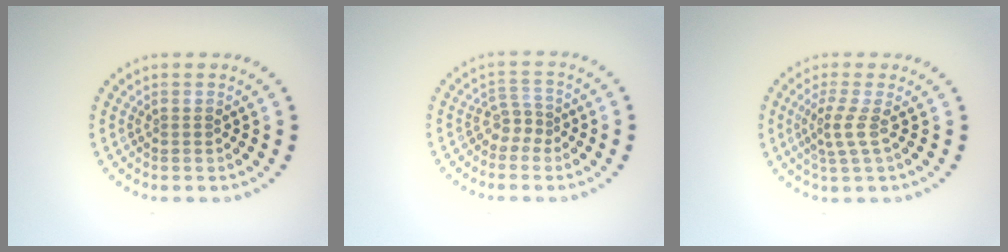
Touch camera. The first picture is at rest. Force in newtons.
{"total": 1.9, "press": 1.3, "slide": 1.4}
{"total": 2.1, "press": 1.5, "slide": 1.5}